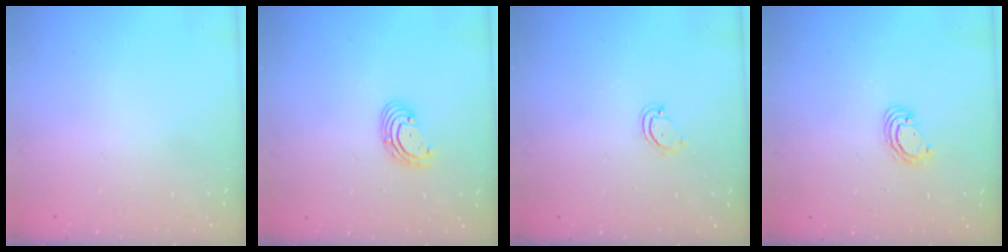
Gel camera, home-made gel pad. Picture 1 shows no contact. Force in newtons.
{"total": 2.8, "press": 2.8, "slide": 0.2}
{"total": 2.5, "press": 2.5, "slide": 0.1}
{"total": 3.8, "press": 3.8, "slide": 0.1}